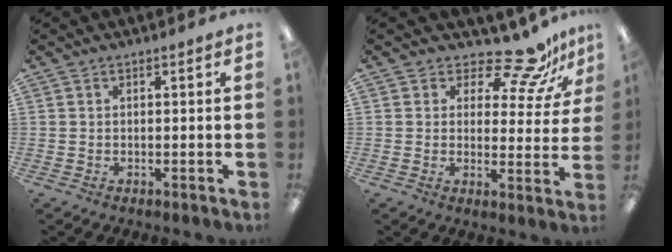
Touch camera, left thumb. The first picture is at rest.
{"total": 12.4, "force": [10.1, 4.0, 6.0], "torque": [-0.089, -0.071, 0.176]}